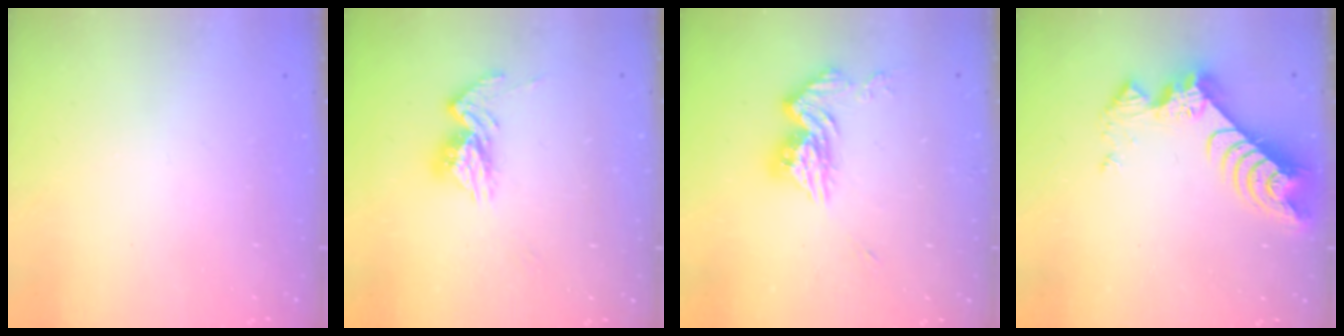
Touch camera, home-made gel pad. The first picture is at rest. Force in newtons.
{"total": 11.5, "press": 11.4, "slide": 0.8}
{"total": 12.8, "press": 12.8, "slide": 1.1}
{"total": 9.5, "press": 9.5, "slide": 0.8}